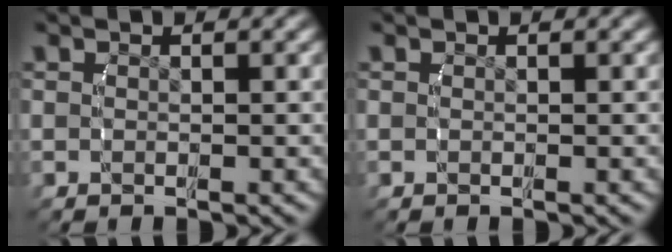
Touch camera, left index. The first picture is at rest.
{"total": 0.0}